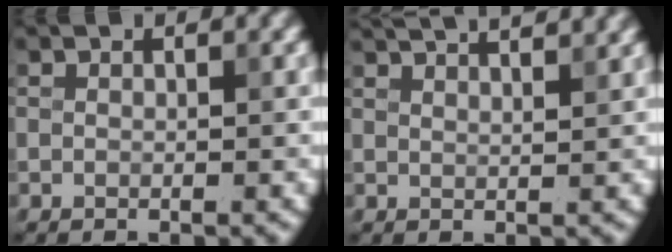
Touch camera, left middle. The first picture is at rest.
{"total": 4.5, "force": [3.9, 0.7, 2.0], "torque": [-0.022, 0.022, 0.045]}